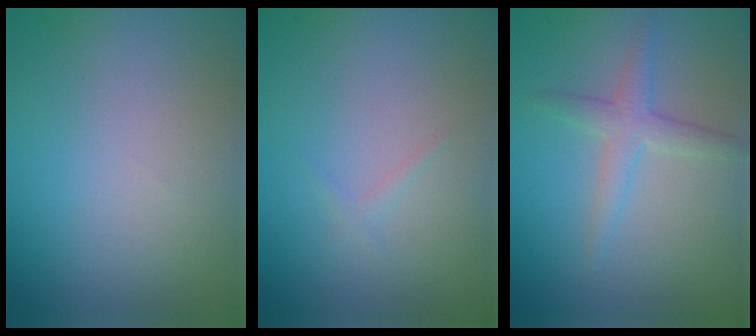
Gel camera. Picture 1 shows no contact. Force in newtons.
{"total": 0.7, "press": 0.7, "slide": 0.0}
{"total": 2.4, "press": 2.4, "slide": 0.0}